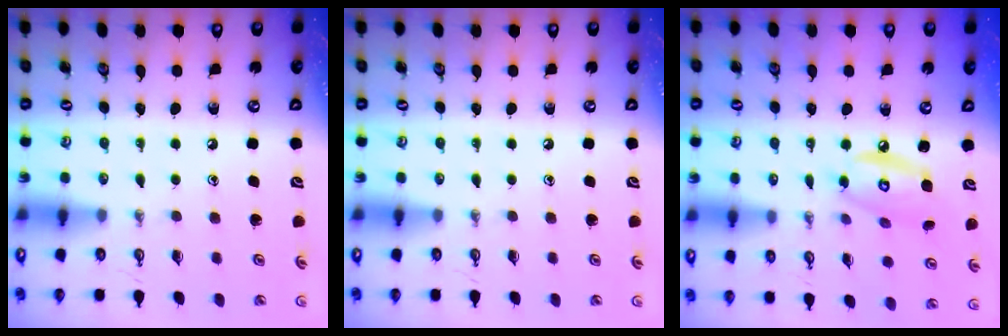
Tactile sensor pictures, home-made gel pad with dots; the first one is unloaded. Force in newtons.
{"total": 0.0}
{"total": 9.9, "press": 9.9, "slide": 0.7}